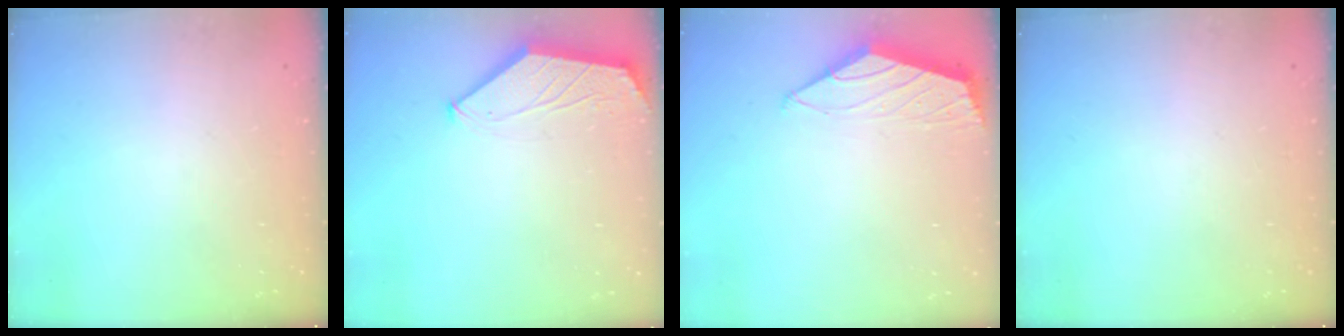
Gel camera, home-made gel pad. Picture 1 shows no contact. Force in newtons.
{"total": 1.6, "press": 1.6, "slide": 0.3}
{"total": 1.5, "press": 1.5, "slide": 0.4}
{"total": 0.0}